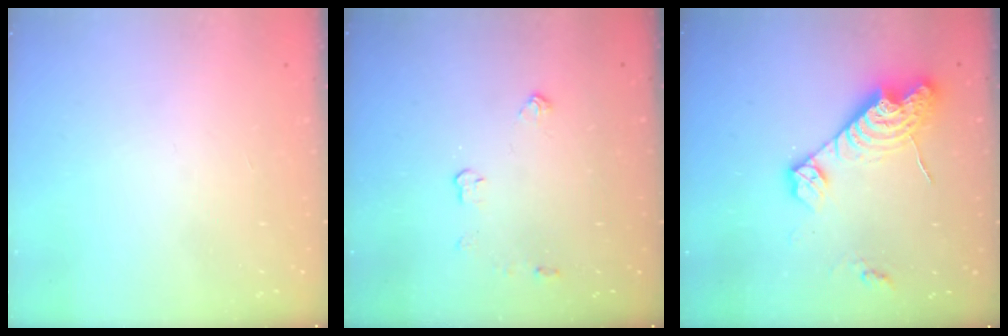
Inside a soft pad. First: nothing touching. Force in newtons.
{"total": 3.6, "press": 3.5, "slide": 0.6}
{"total": 14.7, "press": 14.6, "slide": 1.2}